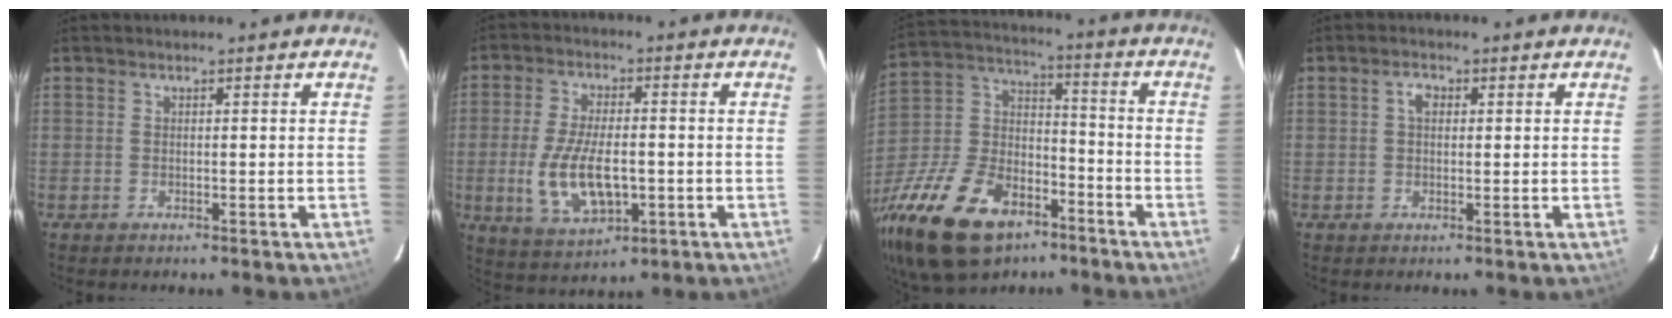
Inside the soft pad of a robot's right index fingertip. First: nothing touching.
{"total": 9.6, "force": [-1.4, 4.7, 8.2], "torque": [-0.167, -0.011, -0.013]}
{"total": 29.6, "force": [-17.7, 16.3, 17.3], "torque": [-0.390, -0.003, -0.293]}
{"total": 2.2, "force": [0.5, 1.5, 1.5], "torque": [-0.028, 0.009, 0.008]}